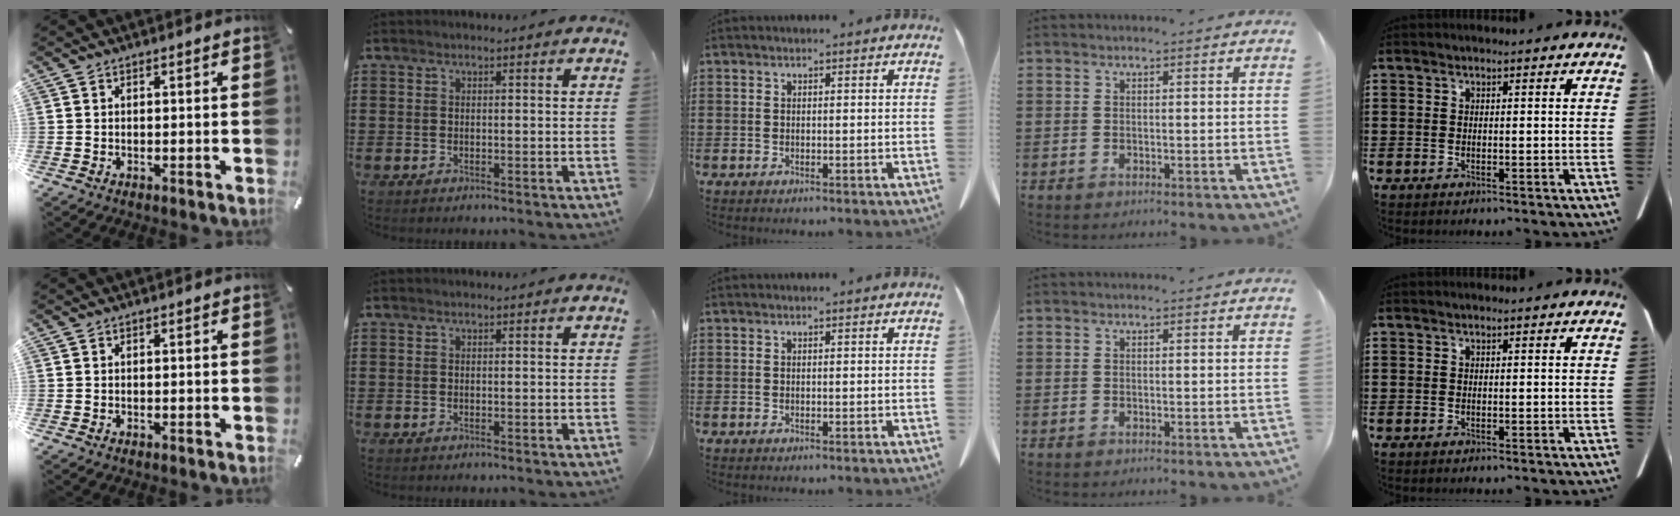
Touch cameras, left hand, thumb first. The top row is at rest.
{}